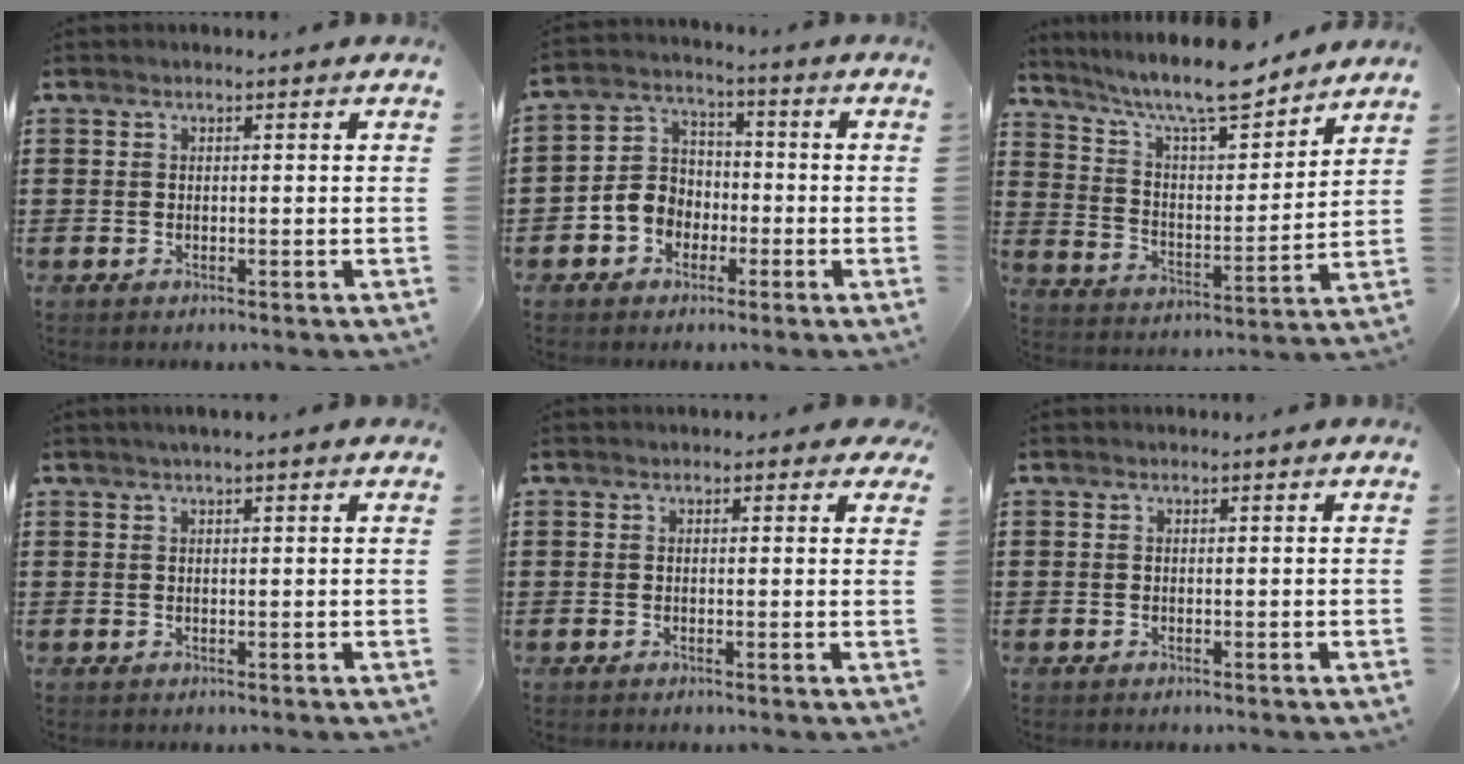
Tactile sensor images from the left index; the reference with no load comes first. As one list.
[{"total": 5.7, "force": [-2.3, 4.9, 1.7], "torque": [-0.058, 0.014, -0.050]}, {"total": 10.0, "force": [8.5, 1.6, 4.9], "torque": [-0.118, -0.049, 0.146]}, {"total": 1.3, "force": [0.9, 0.0, 1.0], "torque": [-0.019, 0.002, 0.017]}, {"total": 0.9, "force": [0.3, 0.7, 0.5], "torque": [-0.012, 0.007, 0.004]}, {"total": 0.0}]